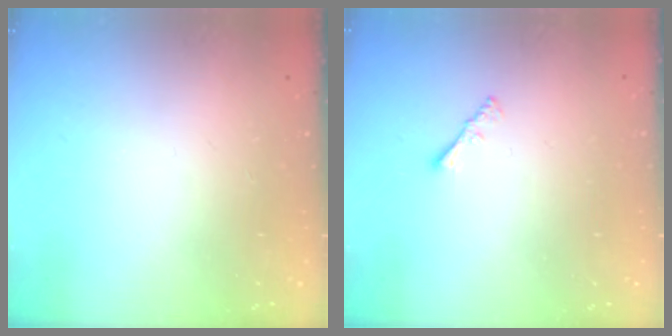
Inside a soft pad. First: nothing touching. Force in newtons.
{"total": 1.3, "press": 1.3, "slide": 0.4}